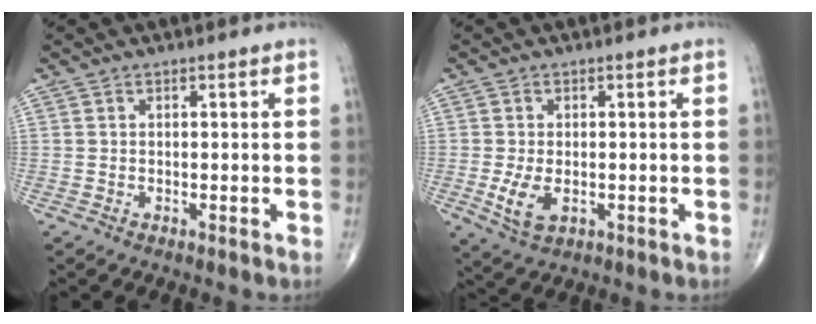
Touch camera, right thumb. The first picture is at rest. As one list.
[{"total": 5.3, "force": [-1.1, 3.1, 4.2], "torque": [-0.085, -0.009, -0.014]}]